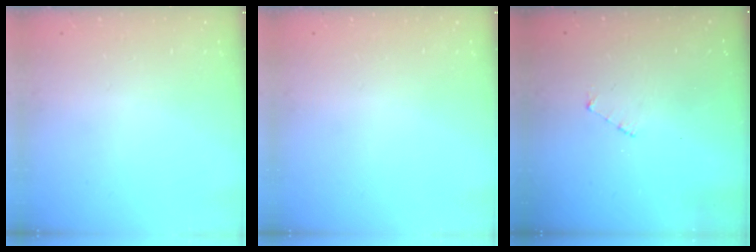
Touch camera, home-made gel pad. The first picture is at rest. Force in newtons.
{"total": 0.0}
{"total": 2.6, "press": 2.6, "slide": 0.2}